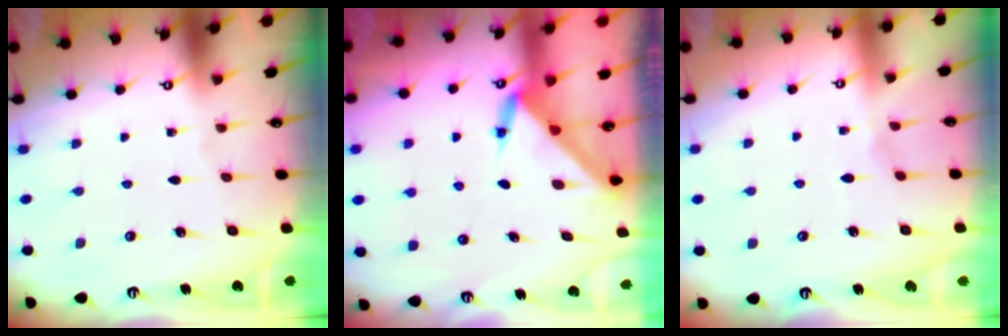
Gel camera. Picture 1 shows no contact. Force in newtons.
{"total": 3.4, "press": 3.4, "slide": 0.1}
{"total": 2.8, "press": 2.8, "slide": 0.5}